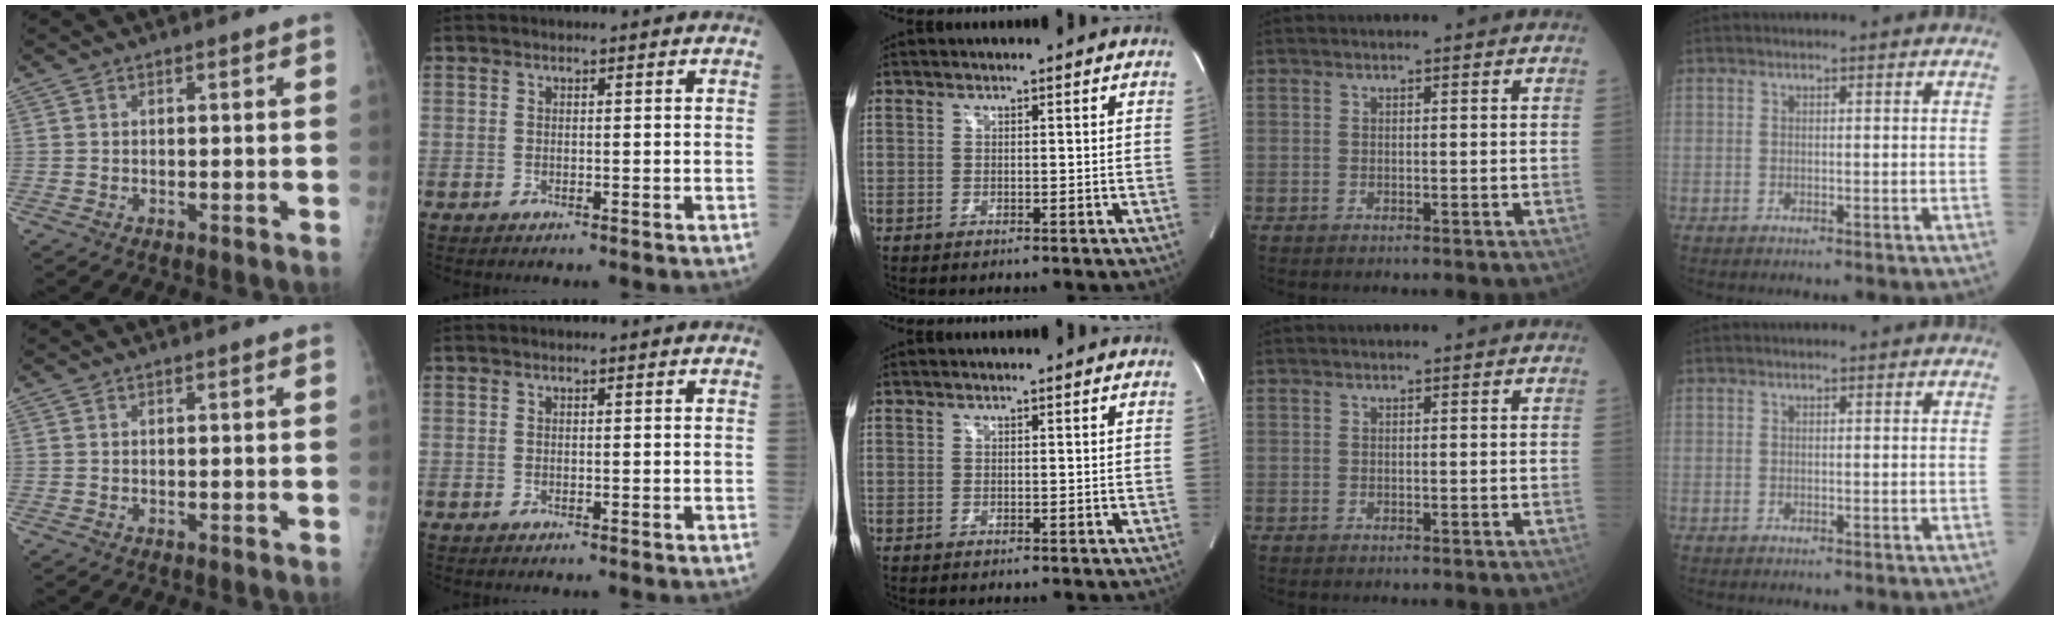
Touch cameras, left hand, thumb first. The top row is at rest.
{}